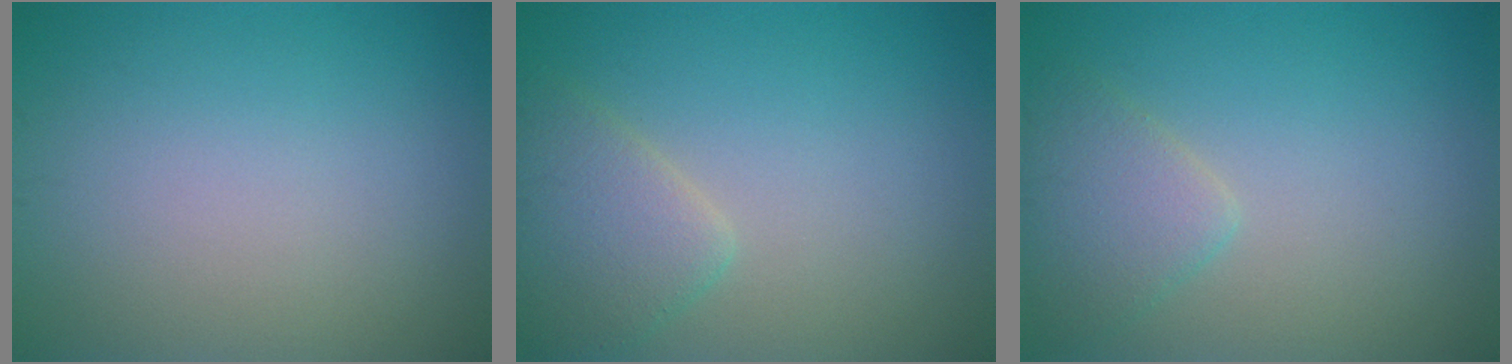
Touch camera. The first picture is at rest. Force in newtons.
{"total": 3.4, "press": 3.4, "slide": 0.2}
{"total": 2.6, "press": 2.6, "slide": 0.2}